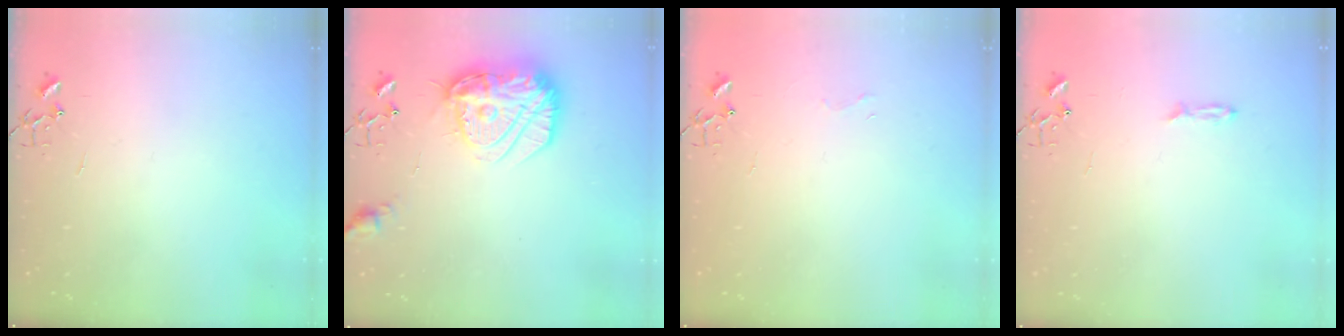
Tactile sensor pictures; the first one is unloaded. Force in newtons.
{"total": 19.7, "press": 19.7, "slide": 1.5}
{"total": 3.4, "press": 3.4, "slide": 0.3}
{"total": 2.7, "press": 2.7, "slide": 0.4}